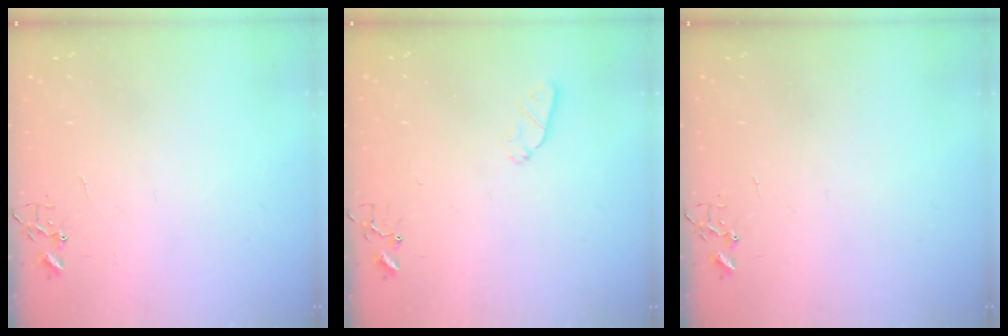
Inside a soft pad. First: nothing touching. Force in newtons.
{"total": 4.2, "press": 4.1, "slide": 1.0}
{"total": 0.0}